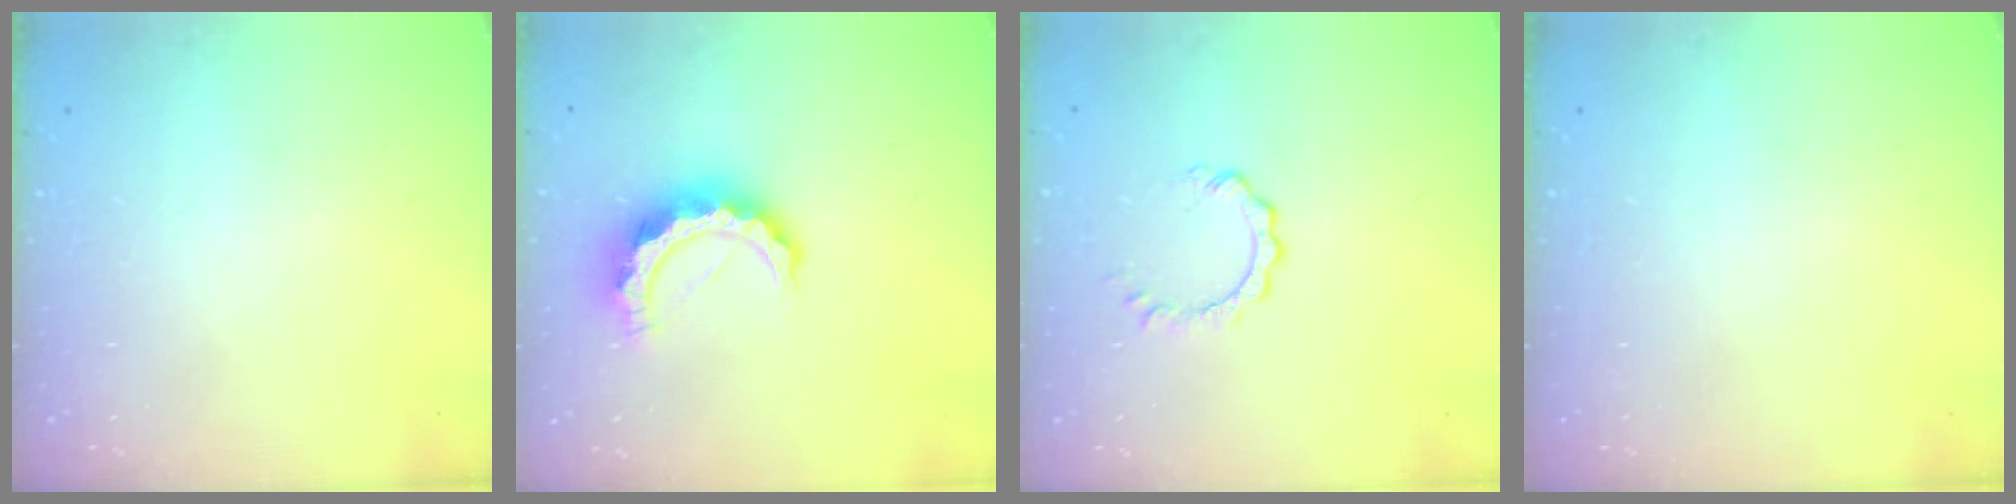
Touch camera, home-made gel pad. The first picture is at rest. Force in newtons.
{"total": 9.5, "press": 9.5, "slide": 0.8}
{"total": 2.8, "press": 2.8, "slide": 0.3}
{"total": 0.0}